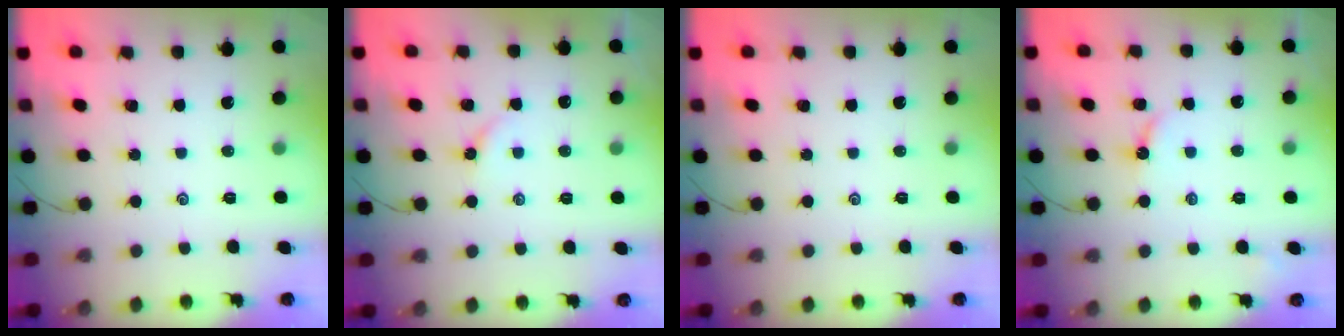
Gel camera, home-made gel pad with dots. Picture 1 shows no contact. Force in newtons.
{"total": 3.5, "press": 3.4, "slide": 0.4}
{"total": 0.0}
{"total": 2.8, "press": 2.8, "slide": 0.2}